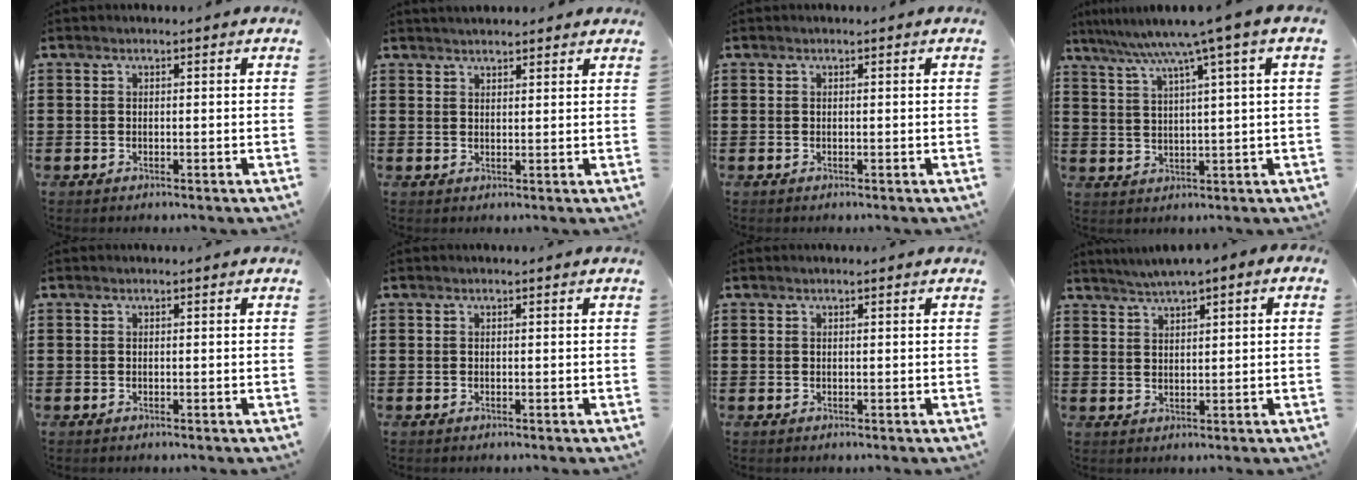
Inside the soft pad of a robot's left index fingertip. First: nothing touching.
{"total": 1.8, "force": [1.8, 0.4, 0.1], "torque": [-0.005, 0.005, 0.034]}
{"total": 0.0}
{"total": 7.1, "force": [4.4, -0.7, 5.5], "torque": [-0.122, -0.023, 0.069]}
{"total": 0.0}
{"total": 0.0}
{"total": 0.0}
{"total": 1.4, "force": [1.2, 0.1, 0.7], "torque": [-0.017, -0.002, 0.021]}